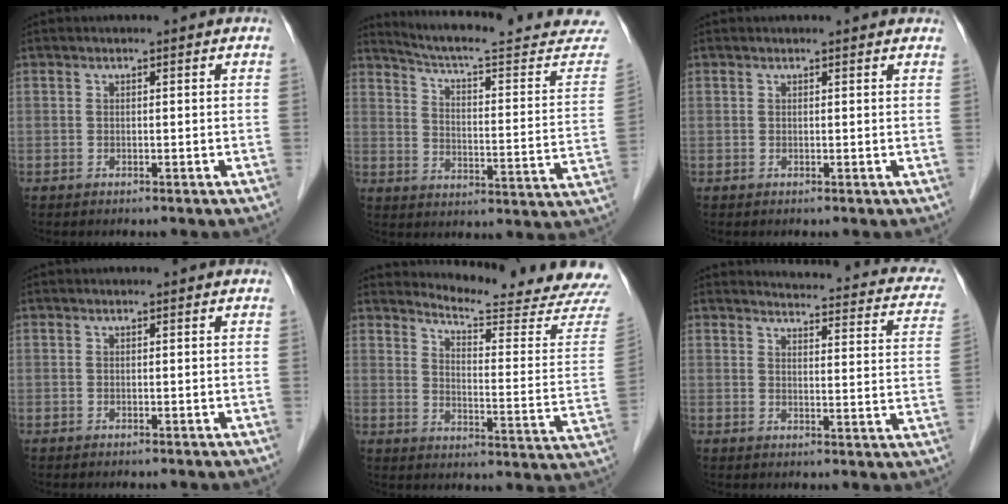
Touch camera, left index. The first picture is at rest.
{"total": 24.0, "force": [22.5, 1.6, 8.1], "torque": [-0.111, -0.078, 0.283]}
{"total": 3.6, "force": [3.4, 0.9, 0.9], "torque": [-0.013, 0.018, 0.031]}
{"total": 0.0}
{"total": 17.4, "force": [17.1, -1.3, 3.0], "torque": [-0.047, -0.131, 0.200]}
{"total": 17.2, "force": [15.7, 3.8, 5.9], "torque": [-0.050, -0.031, 0.152]}